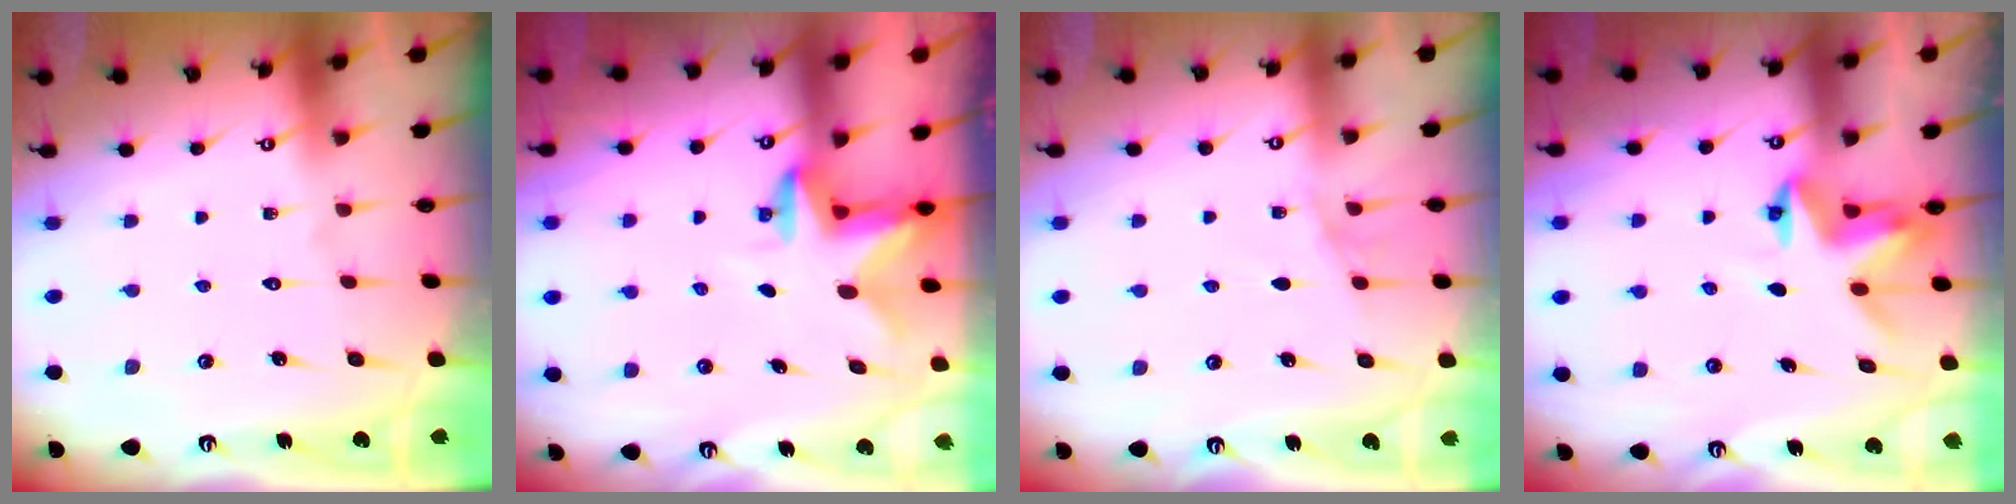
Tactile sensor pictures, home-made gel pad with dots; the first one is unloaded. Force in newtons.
{"total": 2.5, "press": 2.5, "slide": 0.5}
{"total": 6.0, "press": 5.3, "slide": 2.8}
{"total": 3.8, "press": 3.8, "slide": 0.5}